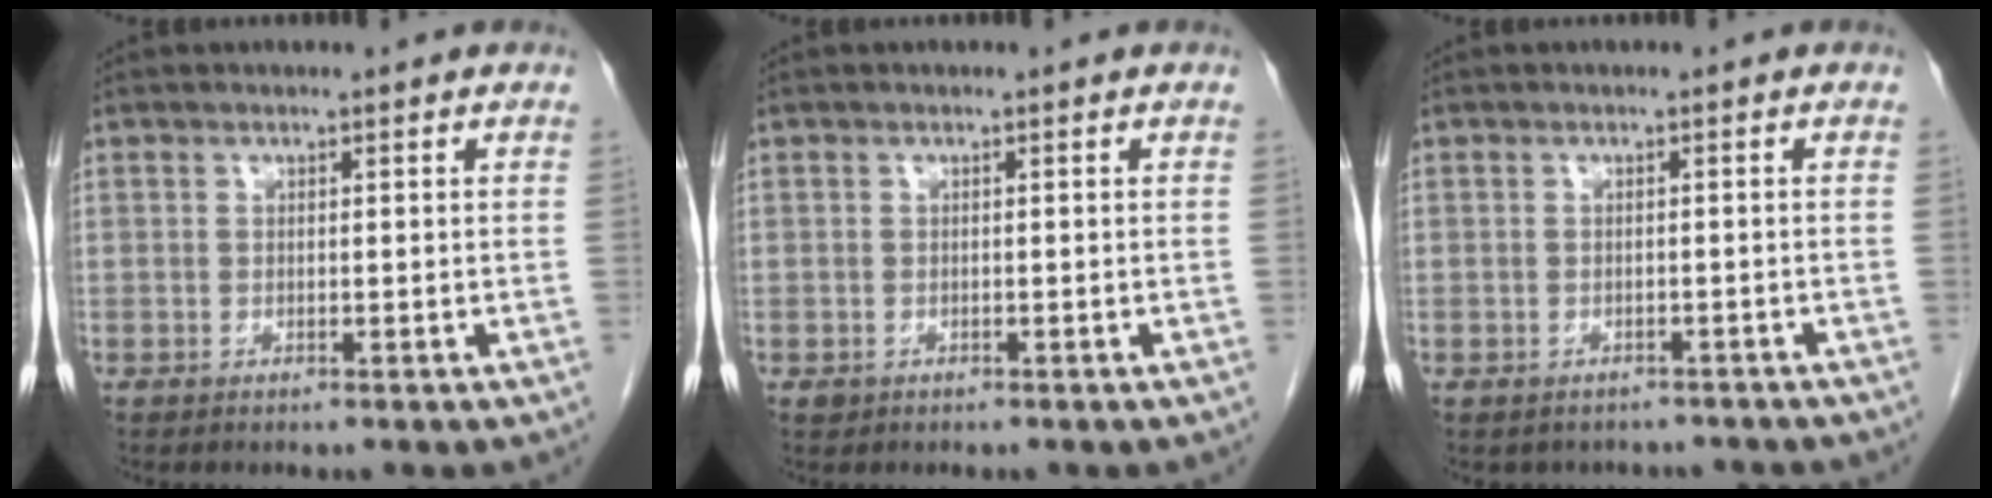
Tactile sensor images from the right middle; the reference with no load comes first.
{"total": 0.7, "force": [-0.3, 0.6, 0.2], "torque": [-0.004, 0.002, -0.001]}
{"total": 4.5, "force": [-3.9, 2.3, 0.4], "torque": [0.001, 0.013, -0.044]}